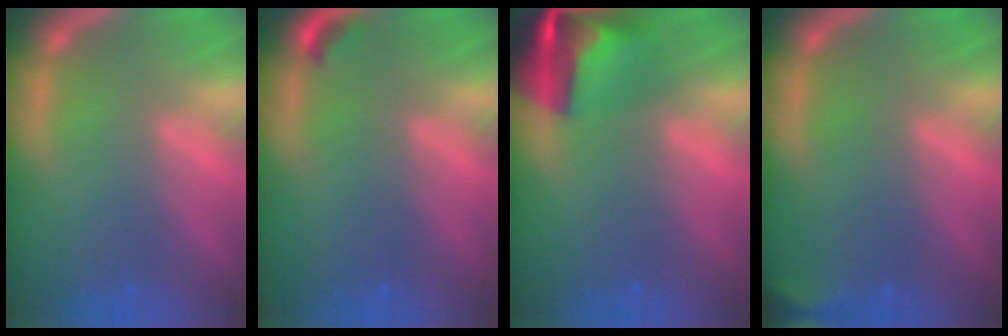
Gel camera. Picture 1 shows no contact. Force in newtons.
{"total": 0.9}
{"total": 7.4}
{"total": 2.4}